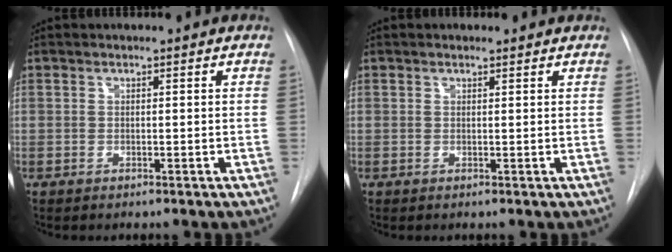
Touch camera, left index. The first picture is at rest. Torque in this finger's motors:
{"motor_torque": [0.32, -0.21, 0.11, 0.02]}